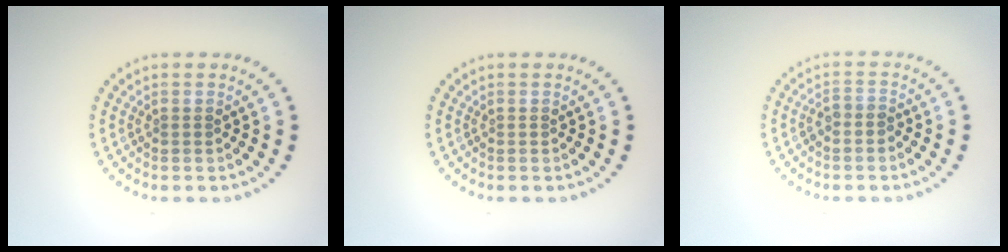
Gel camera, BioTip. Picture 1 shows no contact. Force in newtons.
{"total": 0.0}
{"total": 1.1, "press": 0.9, "slide": 0.7}